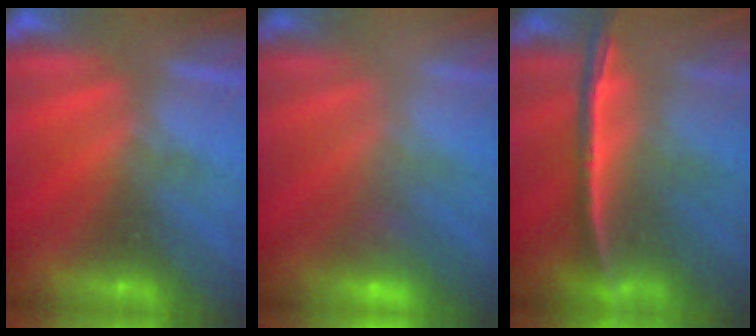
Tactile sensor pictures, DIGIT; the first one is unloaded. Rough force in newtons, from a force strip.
{"total": 2.2}
{"total": 1.4}